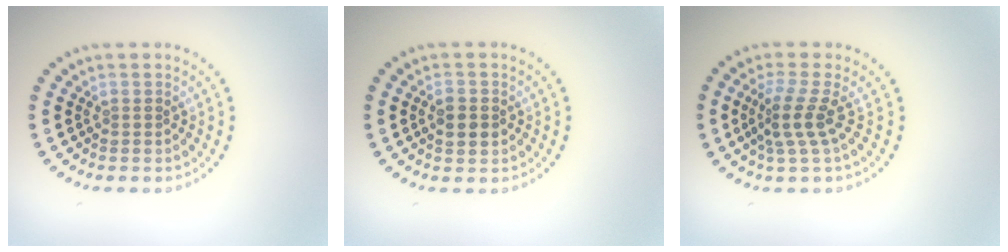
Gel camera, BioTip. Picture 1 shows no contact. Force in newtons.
{"total": 2.5, "press": 2.5, "slide": 0.2}
{"total": 2.9, "press": 2.0, "slide": 2.0}